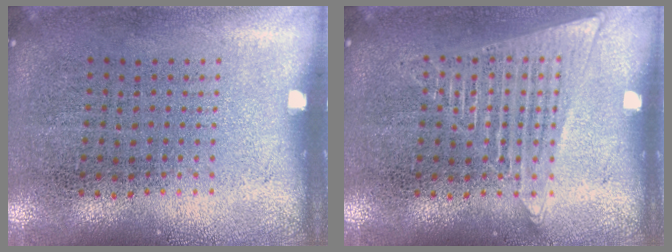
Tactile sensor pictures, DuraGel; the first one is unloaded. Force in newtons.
{"total": 2.2, "press": 2.2, "slide": 0.2}